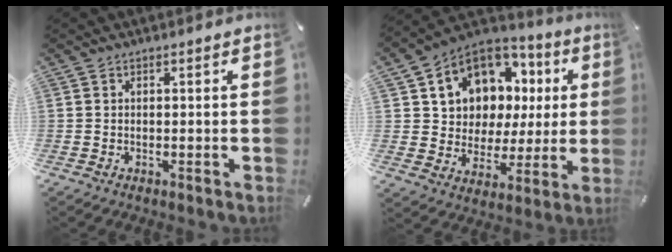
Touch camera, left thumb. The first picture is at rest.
{"total": 10.7, "force": [4.8, 9.1, 2.7], "torque": [-0.070, -0.049, 0.100]}